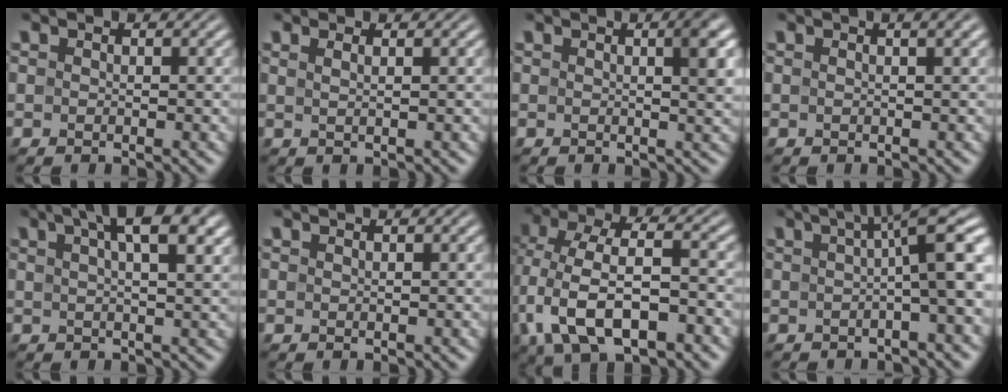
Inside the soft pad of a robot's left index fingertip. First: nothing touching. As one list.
[{"total": 1.9, "force": [1.1, 0.8, 1.4], "torque": [-0.006, 0.000, -0.004]}, {"total": 2.8, "force": [0.6, 0.4, 2.7], "torque": [-0.031, 0.004, 0.004]}, {"total": 2.6, "force": [1.0, 0.9, 2.2], "torque": [-0.018, 0.010, -0.004]}, {"total": 6.6, "force": [3.5, 1.9, 5.3], "torque": [-0.050, 0.025, 0.035]}, {"total": 0.9, "force": [0.6, 0.1, 0.7], "torque": [-0.011, 0.001, 0.003]}, {"total": 10.5, "force": [-3.3, 5.5, 8.4], "torque": [-0.172, 0.007, -0.066]}, {"total": 7.5, "force": [0.9, 1.6, 7.3], "torque": [-0.080, 0.024, 0.003]}]